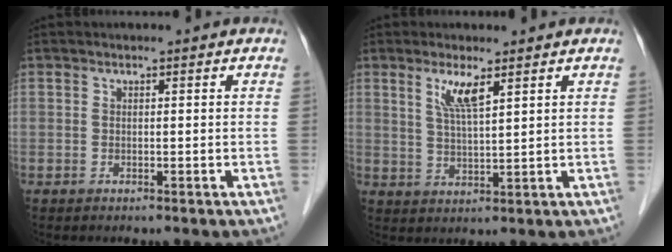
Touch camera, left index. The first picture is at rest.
{"total": 4.3, "force": [2.4, 0.2, 3.5], "torque": [-0.073, -0.005, 0.049]}